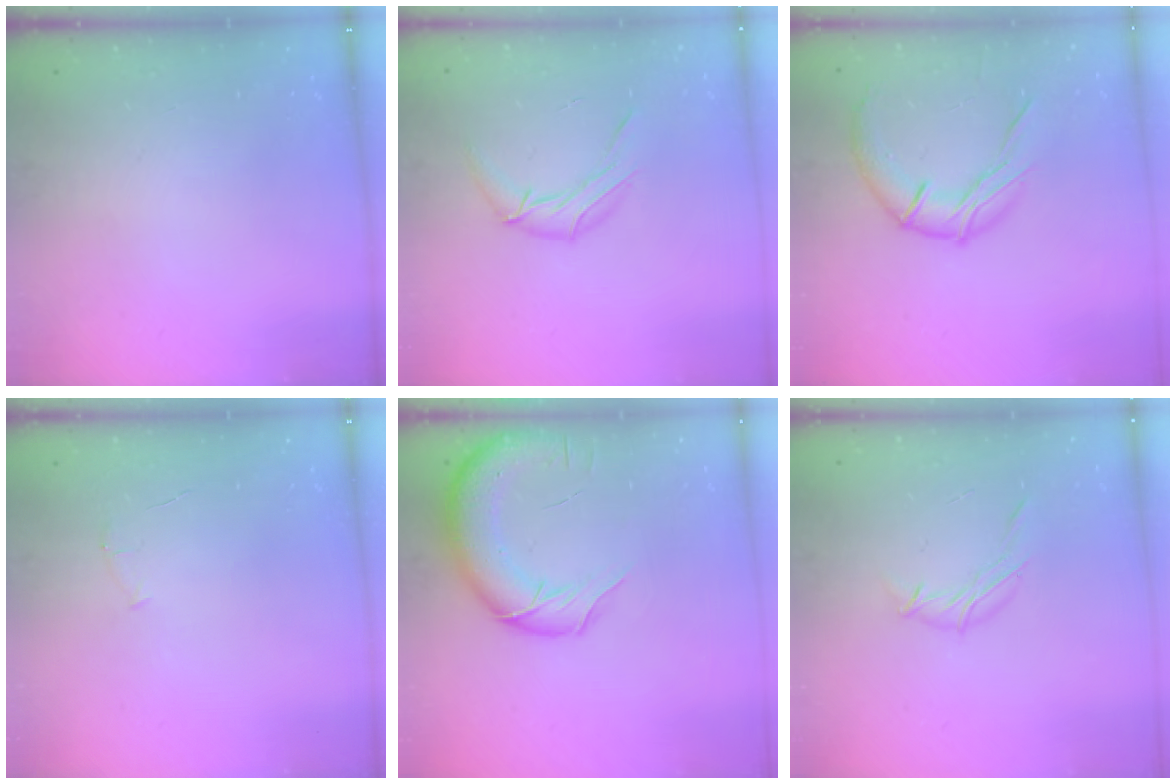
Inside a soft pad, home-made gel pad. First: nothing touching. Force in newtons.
{"total": 8.2, "press": 8.2, "slide": 0.8}
{"total": 11.8, "press": 11.8, "slide": 0.6}
{"total": 3.6, "press": 3.4, "slide": 1.0}
{"total": 12.8, "press": 12.5, "slide": 2.9}
{"total": 6.9, "press": 6.7, "slide": 1.7}